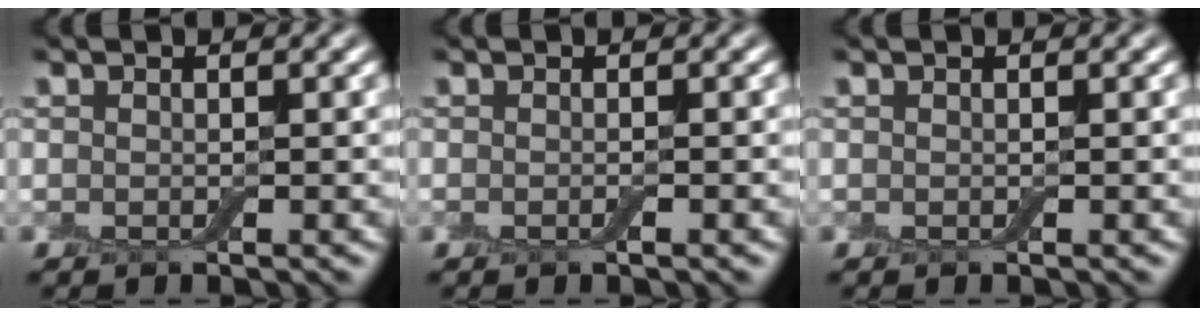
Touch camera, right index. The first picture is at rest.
{"total": 0.8, "force": [-0.3, 0.1, 0.7], "torque": [-0.012, -0.003, -0.007]}
{"total": 0.0}